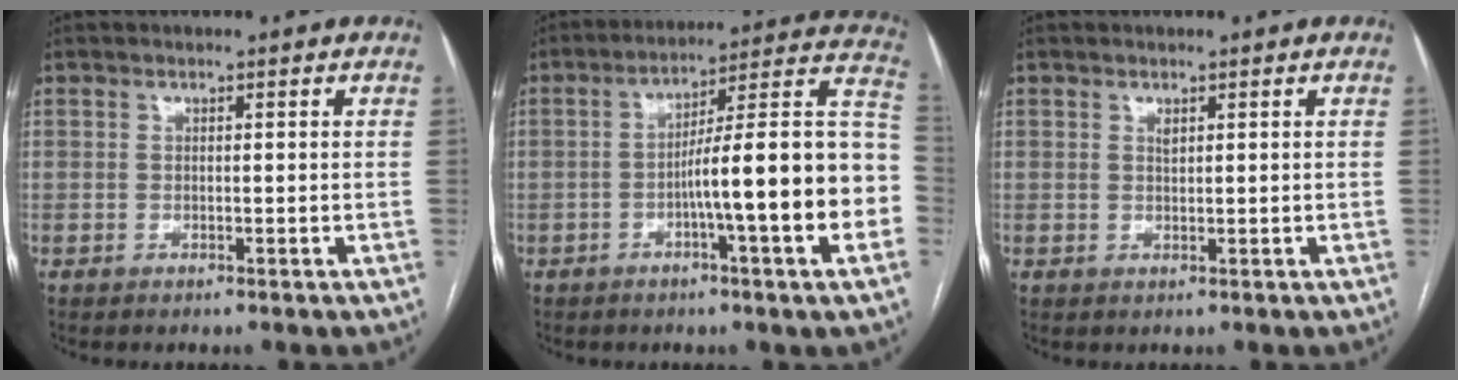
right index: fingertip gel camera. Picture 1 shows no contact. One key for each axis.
{"total": 19.0, "fx": -3.9, "fy": 0.6, "fz": 18.5, "tx": -0.209, "ty": 0.033, "tz": -0.053}
{"total": 0.8, "fx": 0.5, "fy": 0.3, "fz": 0.6, "tx": -0.011, "ty": -0.001, "tz": 0.010}